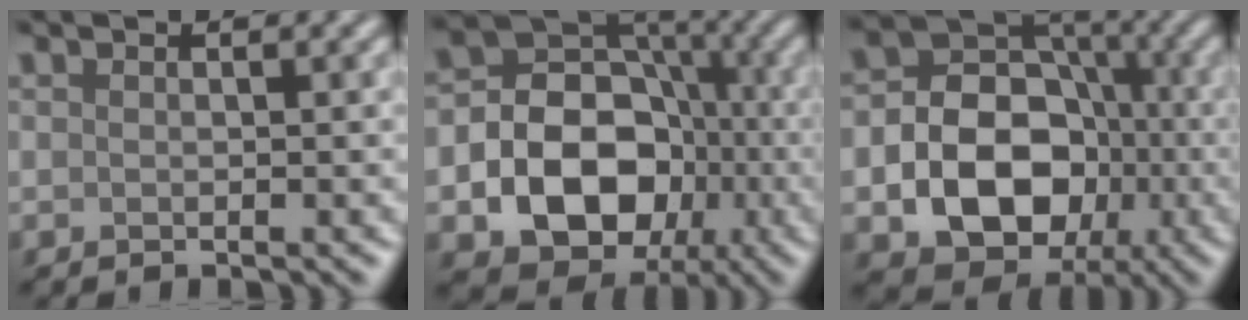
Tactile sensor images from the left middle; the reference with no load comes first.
{"total": 12.0, "force": [-2.9, 9.5, 6.8], "torque": [-0.086, -0.014, -0.070]}
{"total": 10.9, "force": [-2.6, 8.4, 6.4], "torque": [-0.090, -0.010, -0.060]}